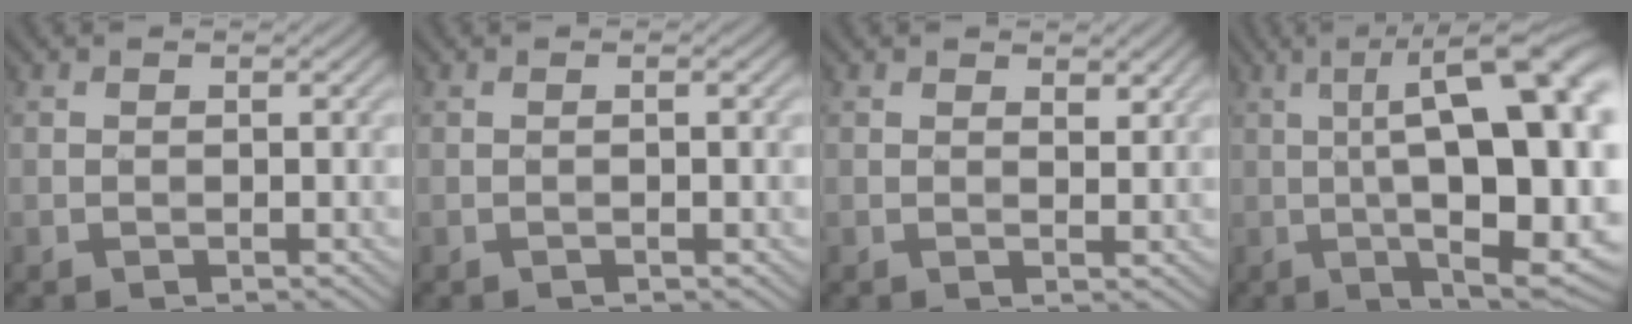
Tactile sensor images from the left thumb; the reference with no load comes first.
{"total": 1.0, "force": [-0.3, -0.2, 0.9], "torque": [-0.018, 0.003, -0.004]}
{"total": 2.0, "force": [1.4, 0.8, 1.2], "torque": [-0.023, -0.004, 0.027]}
{"total": 18.5, "force": [0.0, 5.6, 17.6], "torque": [-0.248, 0.026, 0.007]}